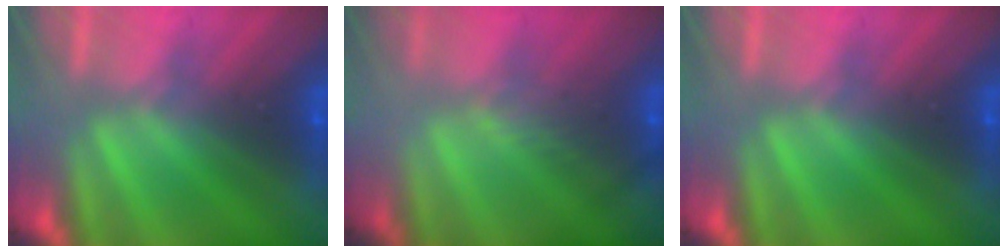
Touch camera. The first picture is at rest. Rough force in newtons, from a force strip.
{"total": 2.8}
{"total": 0.0}